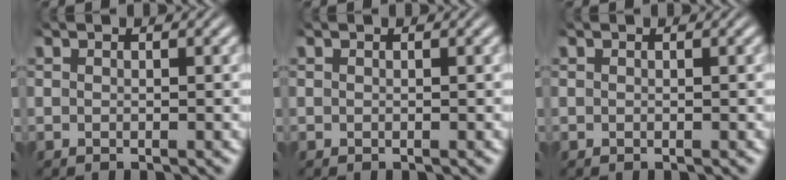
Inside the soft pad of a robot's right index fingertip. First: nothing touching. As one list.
[{"total": 0.0}, {"total": 0.0}]